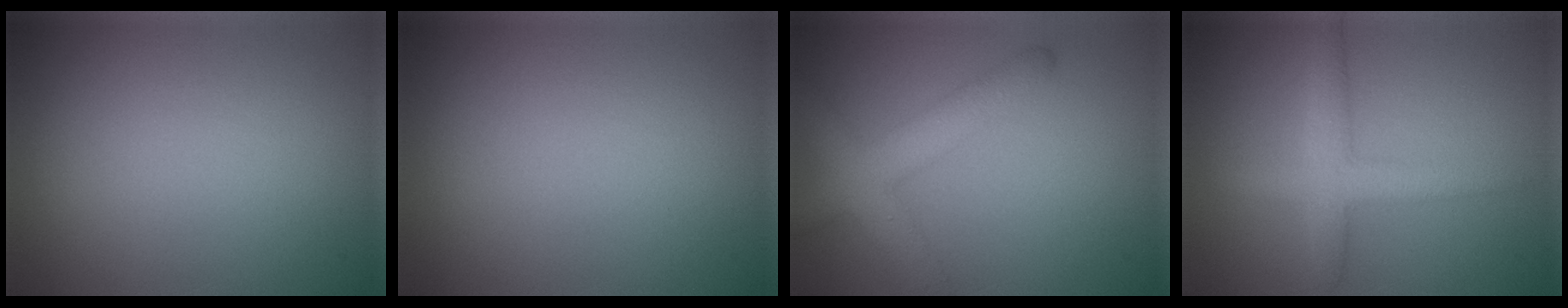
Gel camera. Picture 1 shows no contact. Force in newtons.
{"total": 0.0}
{"total": 4.8, "press": 4.8, "slide": 0.2}
{"total": 3.5, "press": 3.5, "slide": 0.2}